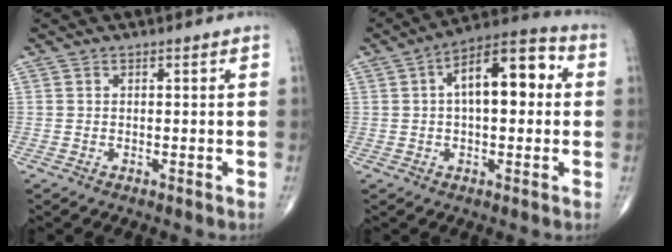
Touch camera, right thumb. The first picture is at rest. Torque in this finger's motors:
{"motor_torque": [0.92, 2.63, 1.00, -0.13, 0.16]}